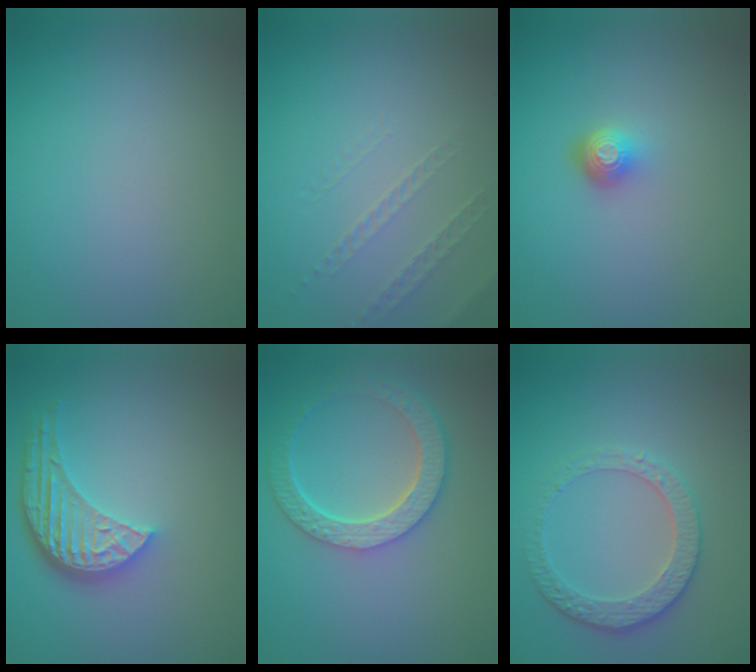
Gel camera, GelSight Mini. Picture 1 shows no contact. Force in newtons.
{"total": 1.1, "press": 0.6, "slide": 0.9}
{"total": 2.0, "press": 1.5, "slide": 1.4}
{"total": 5.3, "press": 3.9, "slide": 3.5}
{"total": 5.9, "press": 4.5, "slide": 3.8}
{"total": 3.6, "press": 3.3, "slide": 1.4}